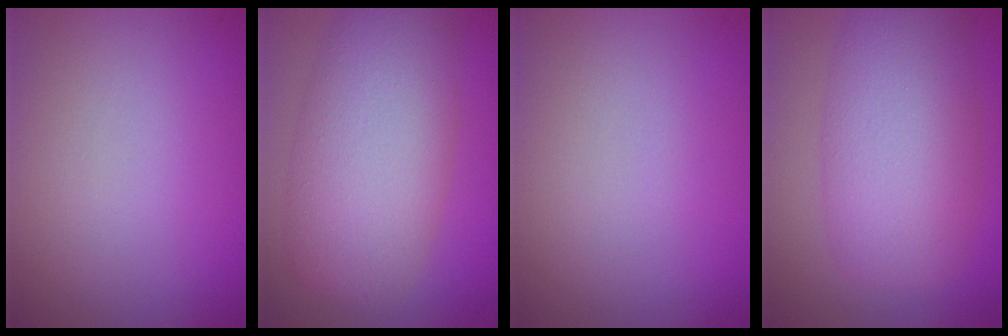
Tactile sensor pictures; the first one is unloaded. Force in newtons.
{"total": 9.1, "press": 9.0, "slide": 0.4}
{"total": 0.0}
{"total": 8.4, "press": 8.3, "slide": 0.4}